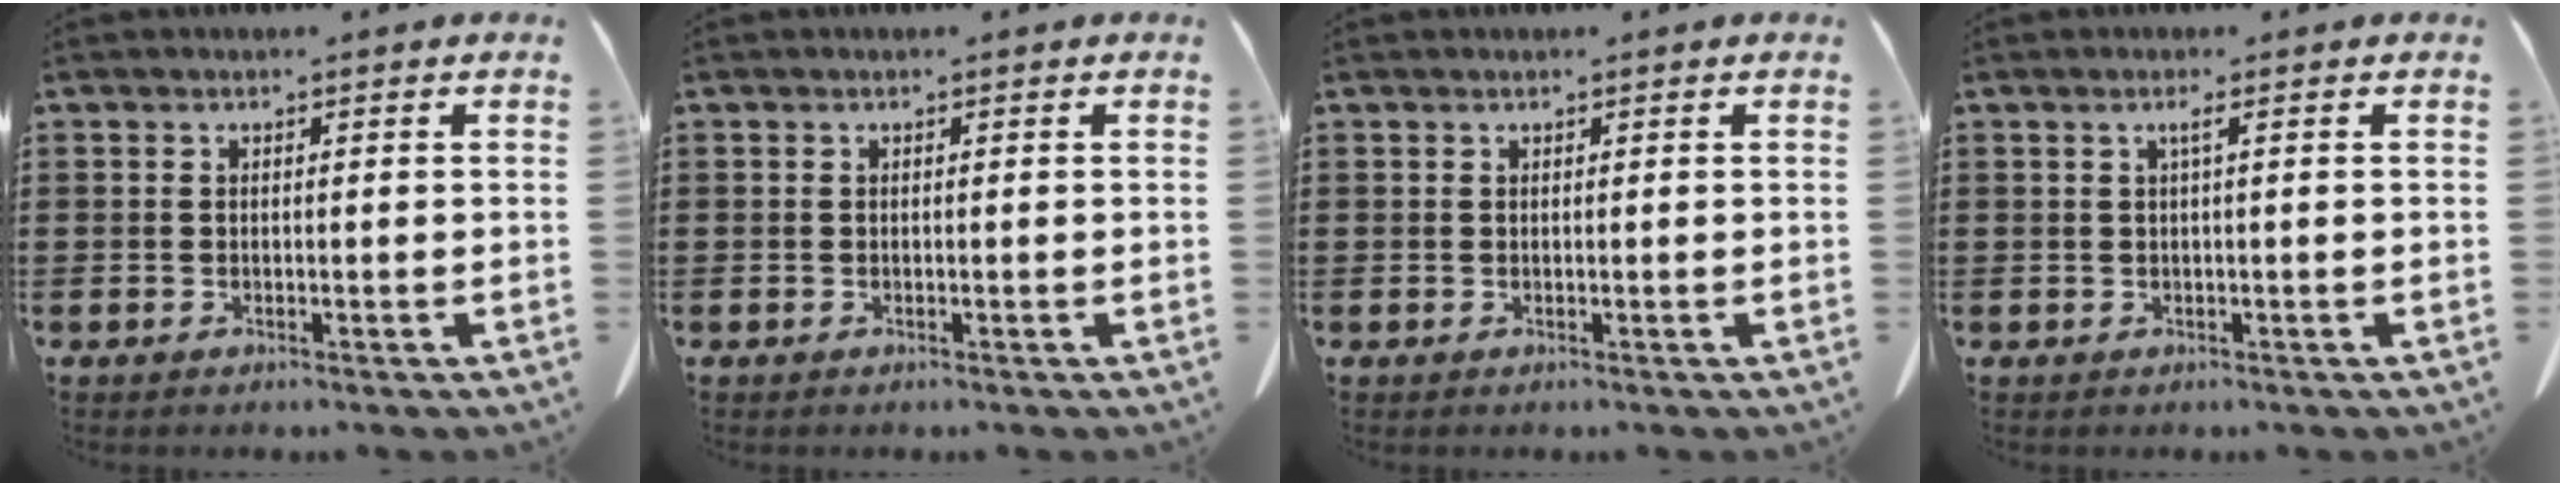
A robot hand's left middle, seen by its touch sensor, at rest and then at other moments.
{"total": 0.0}
{"total": 0.0}
{"total": 1.2, "force": [0.3, 0.0, 1.2], "torque": [-0.022, 0.000, 0.005]}